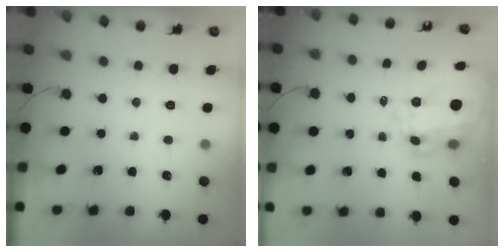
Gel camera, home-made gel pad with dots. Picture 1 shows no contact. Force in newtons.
{"total": 14.0, "press": 13.8, "slide": 2.7}